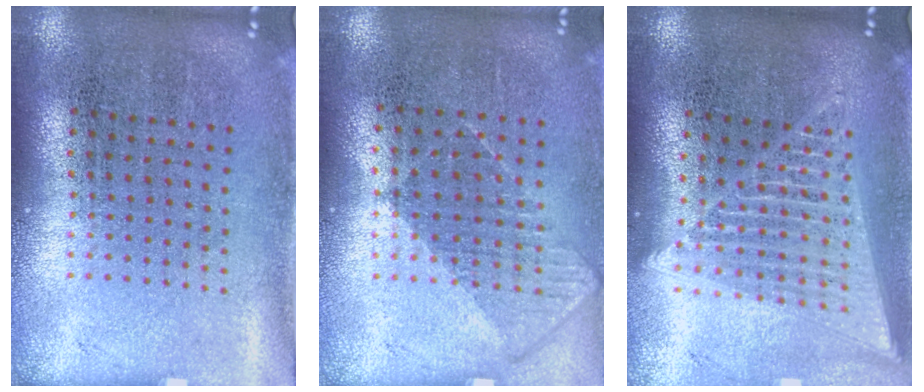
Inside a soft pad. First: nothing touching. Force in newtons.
{"total": 0.6, "press": 0.4, "slide": 0.4}
{"total": 1.8, "press": 1.6, "slide": 0.8}